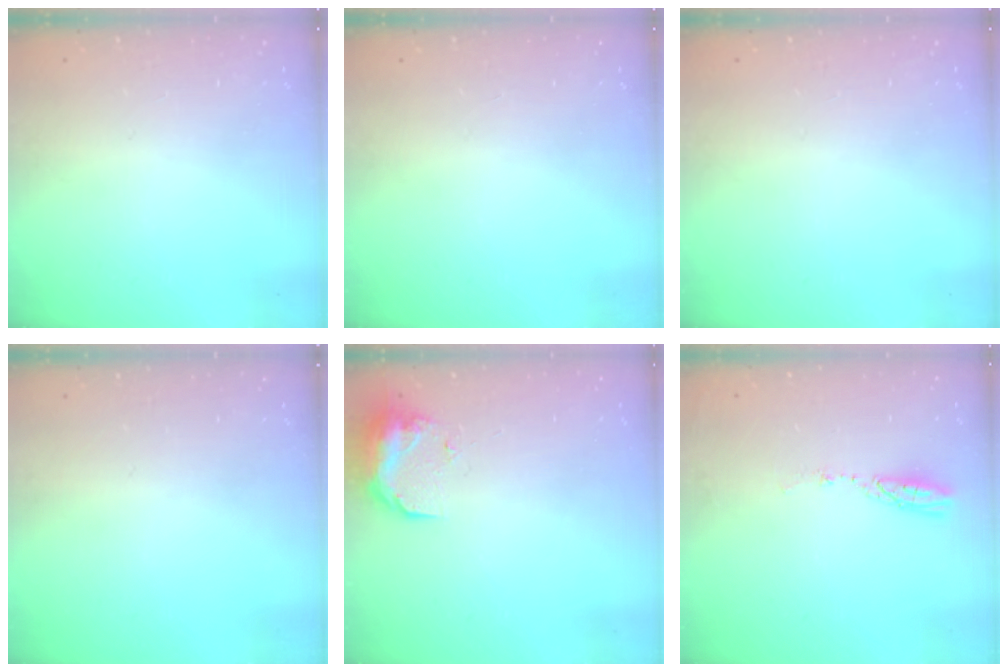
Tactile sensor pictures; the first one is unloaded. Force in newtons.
{"total": 0.0}
{"total": 0.0}
{"total": 0.0}
{"total": 9.9, "press": 9.4, "slide": 3.1}
{"total": 3.8, "press": 3.8, "slide": 0.3}